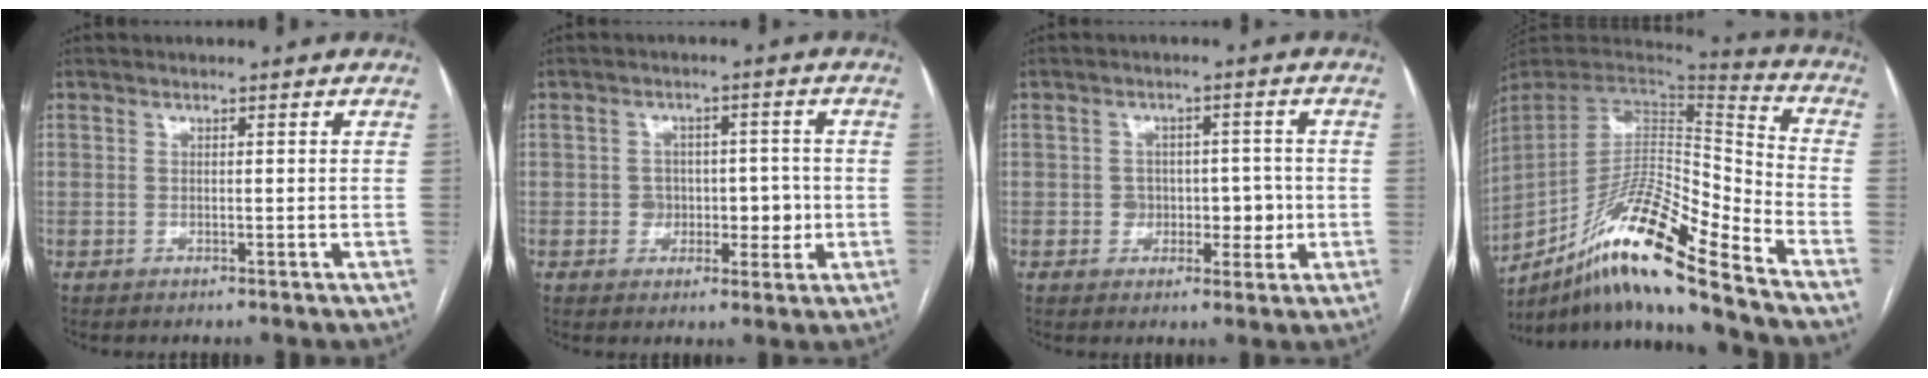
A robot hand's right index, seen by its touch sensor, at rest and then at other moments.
{"total": 5.2, "force": [-0.8, 4.0, 3.2], "torque": [-0.025, 0.017, -0.006]}
{"total": 4.9, "force": [-0.7, 3.8, 3.0], "torque": [-0.023, 0.016, -0.006]}
{"total": 19.5, "force": [-13.6, 0.7, 13.9], "torque": [-0.279, -0.010, -0.250]}